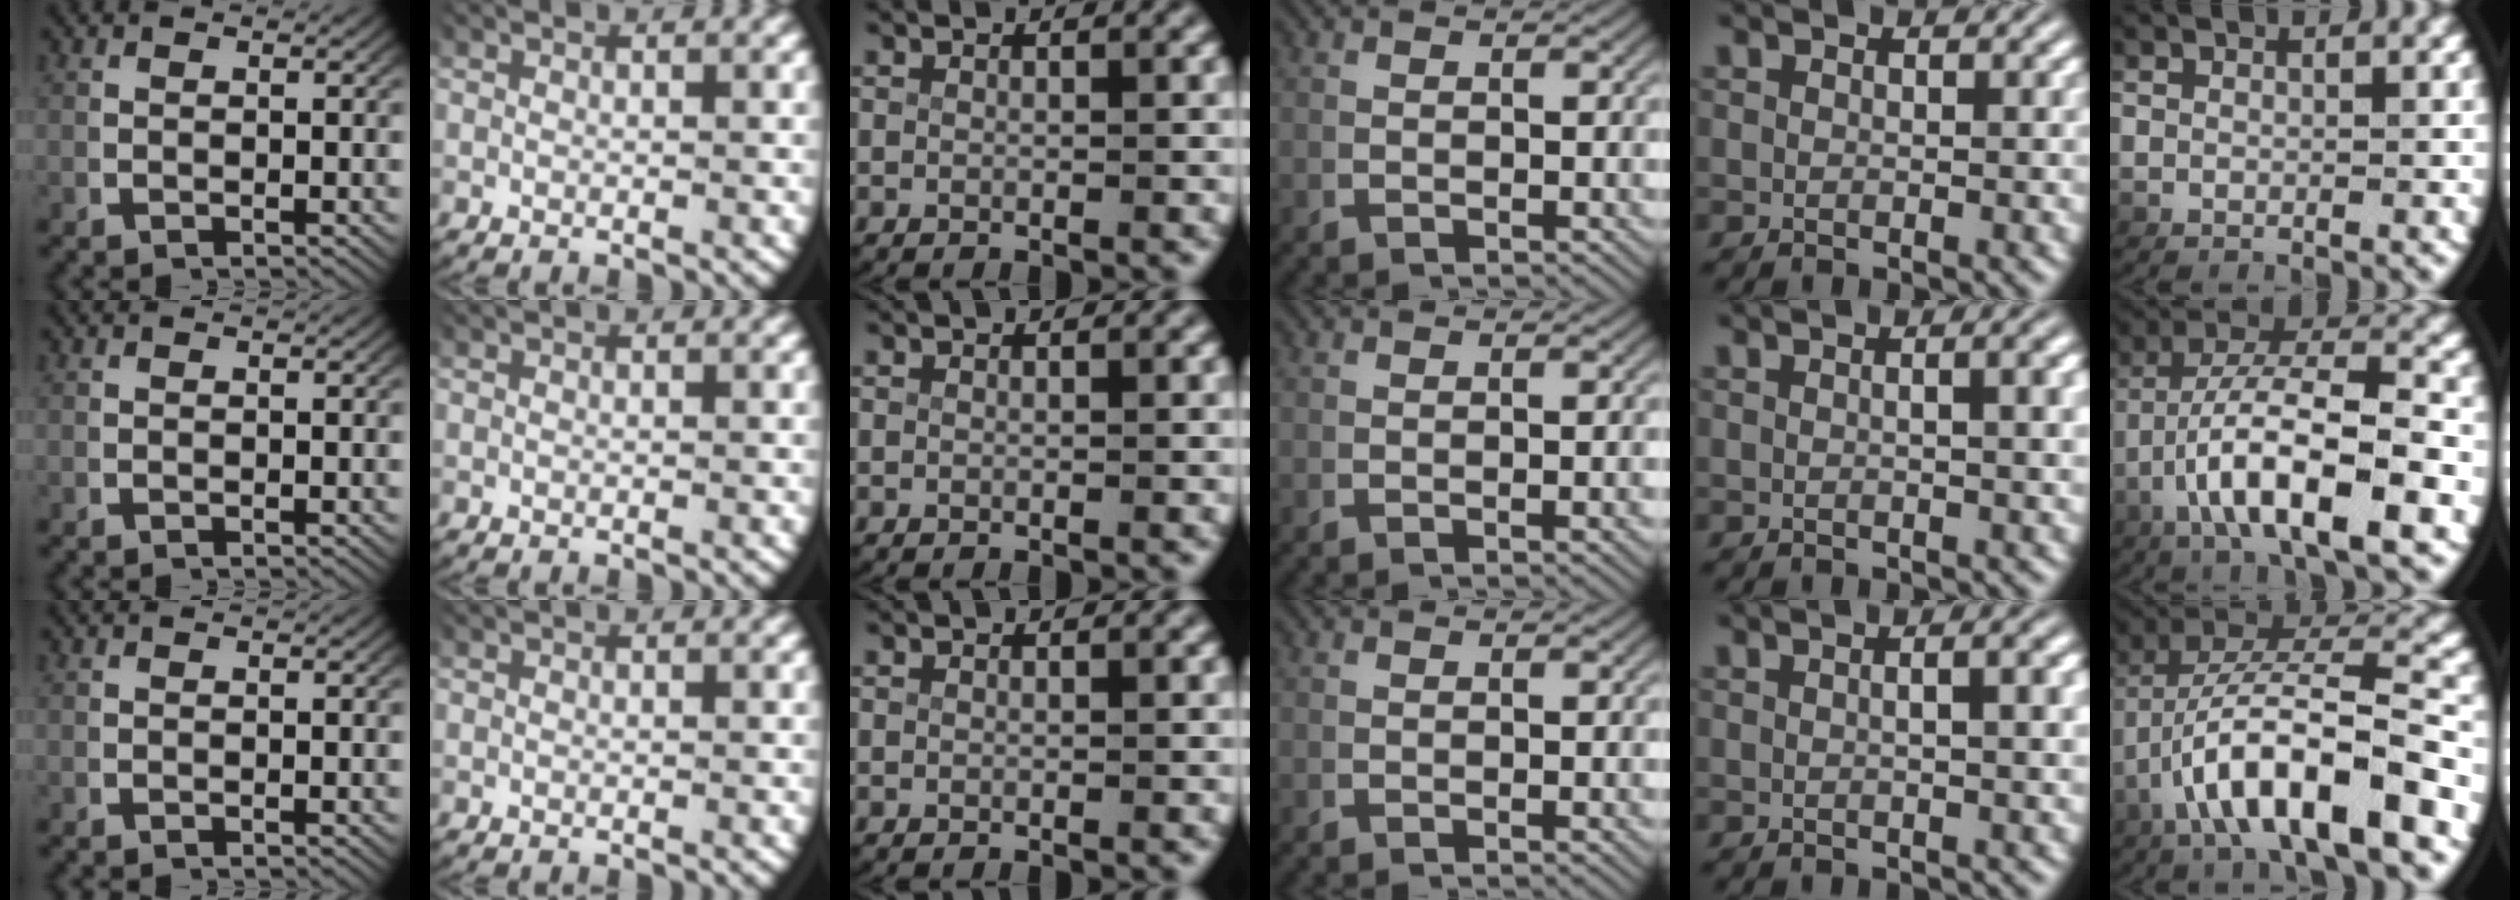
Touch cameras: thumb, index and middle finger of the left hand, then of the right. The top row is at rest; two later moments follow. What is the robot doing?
{"motion": "lift_and_place", "object": "ribbon"}